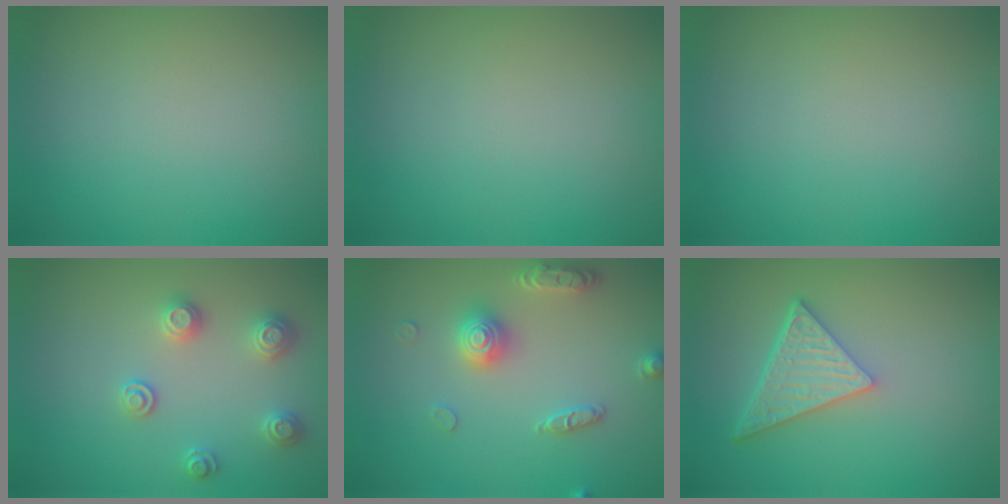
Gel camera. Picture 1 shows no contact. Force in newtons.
{"total": 0.0}
{"total": 0.0}
{"total": 2.6, "press": 2.6, "slide": 0.1}
{"total": 3.4, "press": 3.4, "slide": 0.6}
{"total": 5.1, "press": 3.8, "slide": 3.4}